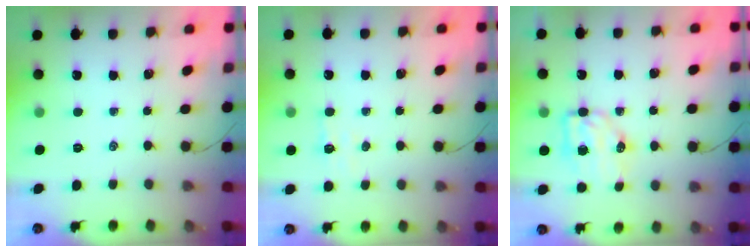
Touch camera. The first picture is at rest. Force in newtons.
{"total": 5.0, "press": 4.8, "slide": 1.3}
{"total": 7.8, "press": 7.8, "slide": 1.0}